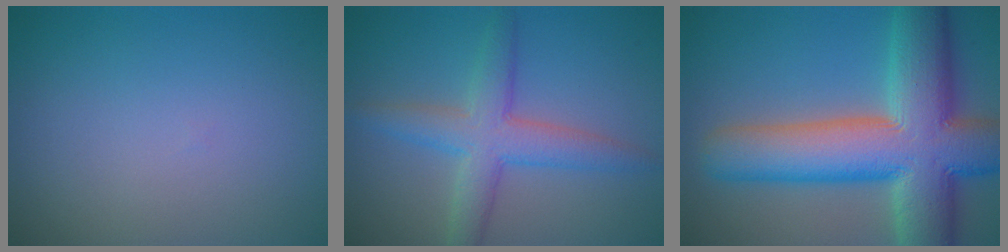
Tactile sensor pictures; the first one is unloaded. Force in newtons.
{"total": 4.9, "press": 4.9, "slide": 0.1}
{"total": 14.0, "press": 14.0, "slide": 0.8}